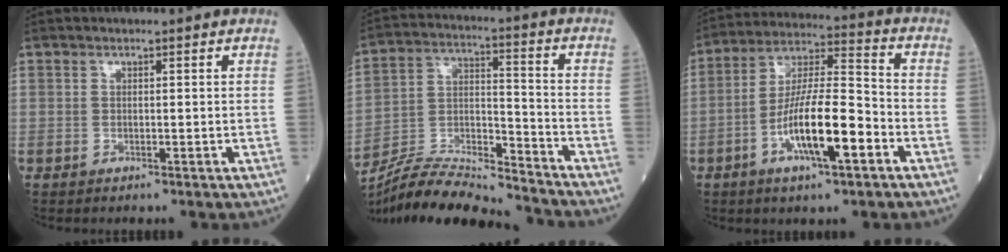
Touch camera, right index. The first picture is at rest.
{"total": 17.4, "force": [-16.6, 1.0, 5.3], "torque": [-0.107, 0.011, -0.285]}
{"total": 13.4, "force": [-5.0, 2.3, 12.2], "torque": [-0.229, 0.000, -0.089]}